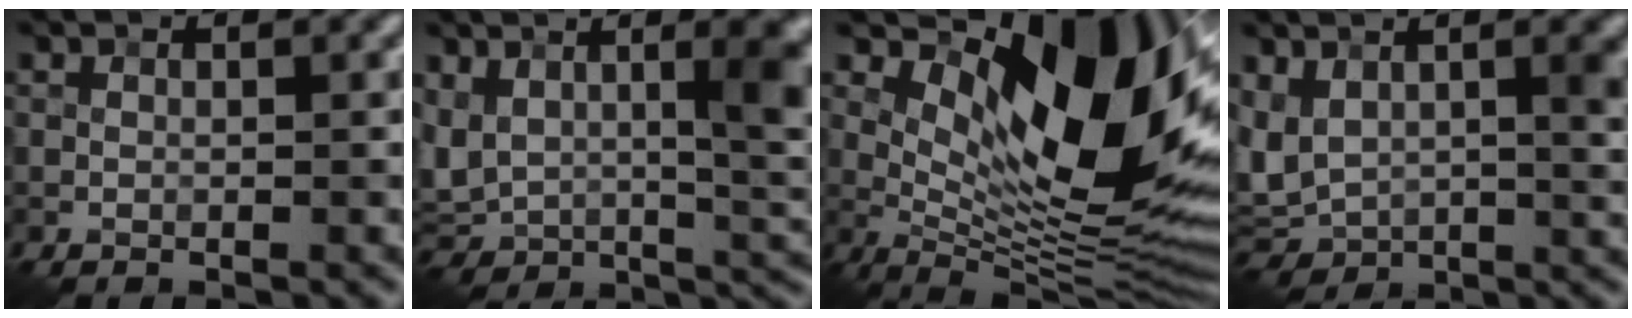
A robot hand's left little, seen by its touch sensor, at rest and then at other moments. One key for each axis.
{"total": 9.8, "fx": 2.4, "fy": 4.9, "fz": 8.1, "tx": -0.160, "ty": -0.009, "tz": 0.049}
{"total": 14.4, "fx": 4.4, "fy": 6.5, "fz": 12.1, "tx": -0.166, "ty": -0.011, "tz": 0.079}
{"total": 7.9, "fx": 1.2, "fy": 4.5, "fz": 6.4, "tx": -0.142, "ty": -0.008, "tz": 0.024}